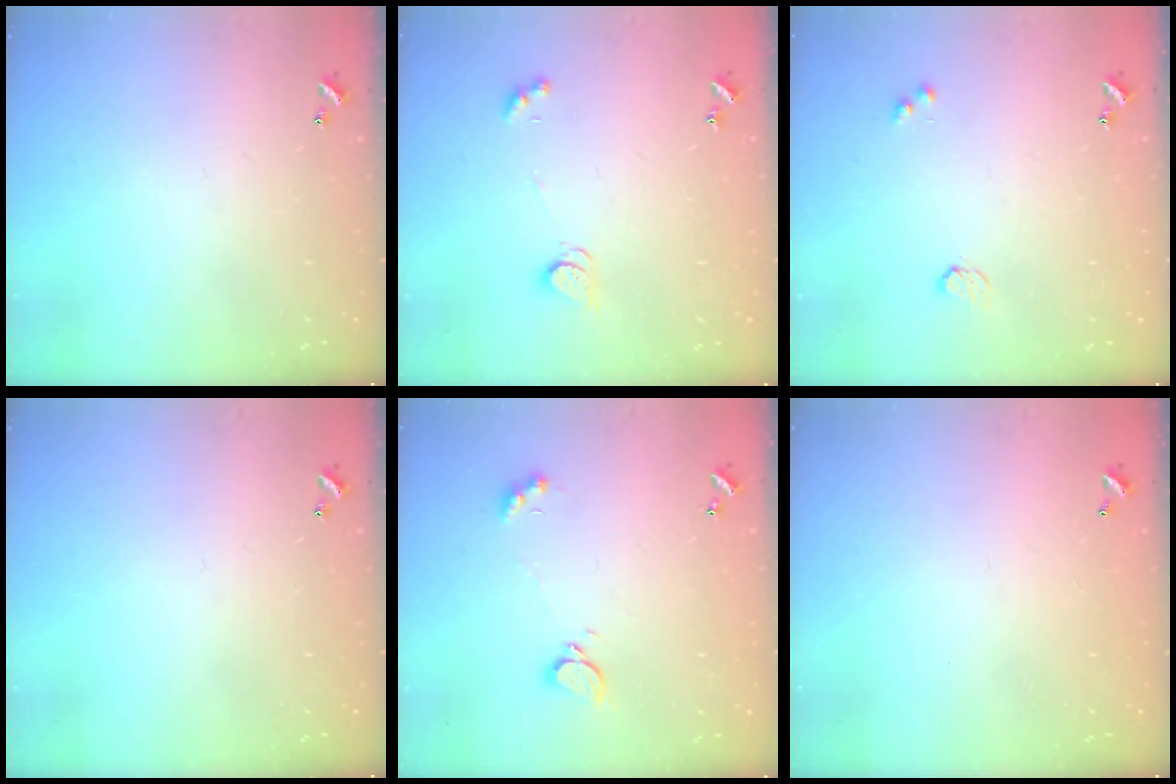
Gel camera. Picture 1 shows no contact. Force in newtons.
{"total": 2.5, "press": 2.4, "slide": 0.3}
{"total": 2.9, "press": 2.9, "slide": 0.5}
{"total": 0.0}
{"total": 2.5, "press": 2.4, "slide": 0.5}
{"total": 2.8, "press": 2.8, "slide": 0.1}